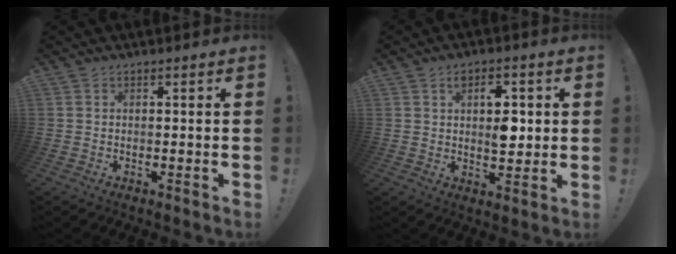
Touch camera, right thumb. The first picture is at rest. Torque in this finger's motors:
{"motor_torque": [0.68, 1.41, 0.00, 0.02, 0.02]}